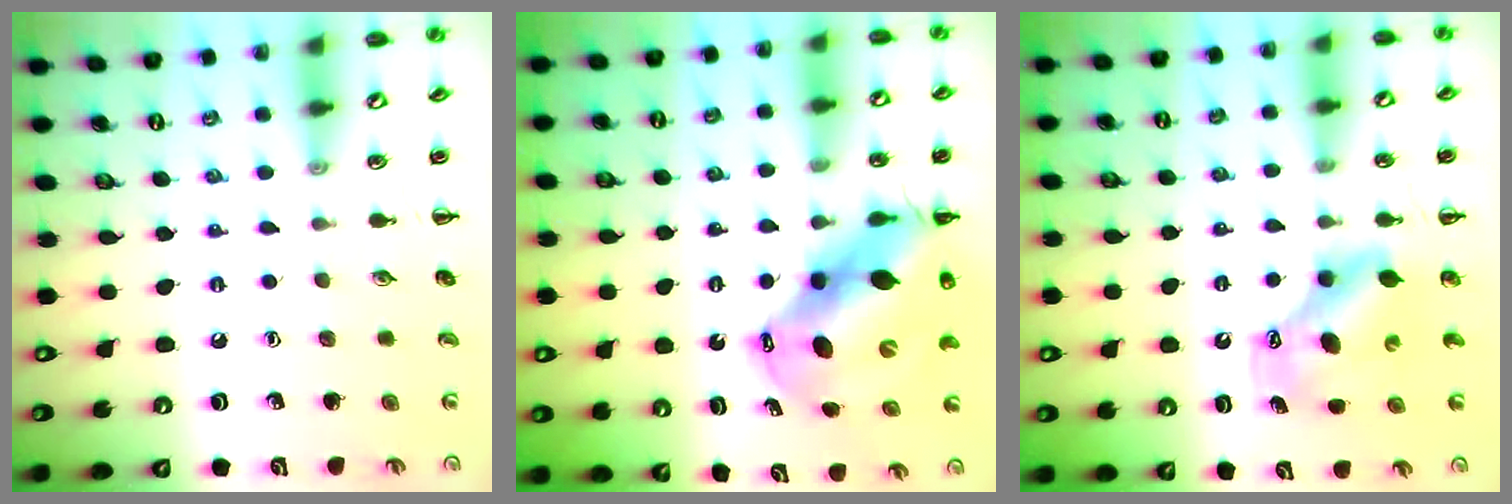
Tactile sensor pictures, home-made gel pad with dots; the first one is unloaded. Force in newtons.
{"total": 14.4, "press": 13.8, "slide": 4.1}
{"total": 8.4, "press": 8.3, "slide": 1.4}